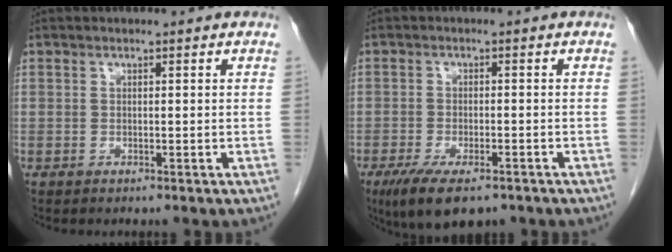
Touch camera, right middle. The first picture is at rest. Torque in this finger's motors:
{"motor_torque": [1.30, -0.84, 0.34, 0.10]}